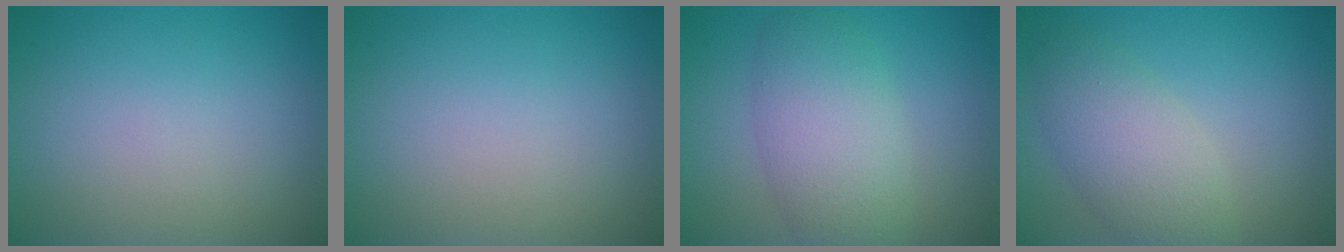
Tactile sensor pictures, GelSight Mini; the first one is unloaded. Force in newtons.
{"total": 0.0}
{"total": 5.8, "press": 5.8, "slide": 0.6}
{"total": 4.5, "press": 4.5, "slide": 0.2}